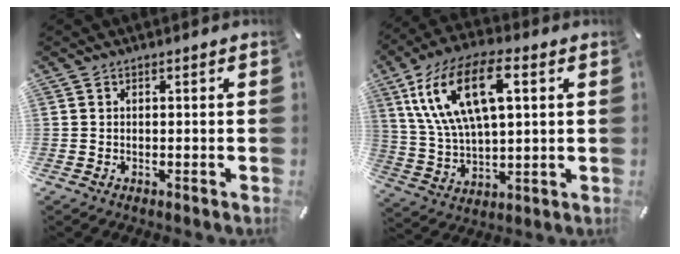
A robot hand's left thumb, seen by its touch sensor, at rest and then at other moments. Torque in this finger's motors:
{"motor_torque": [2.52, 2.49, 1.50, -1.27, 0.30]}